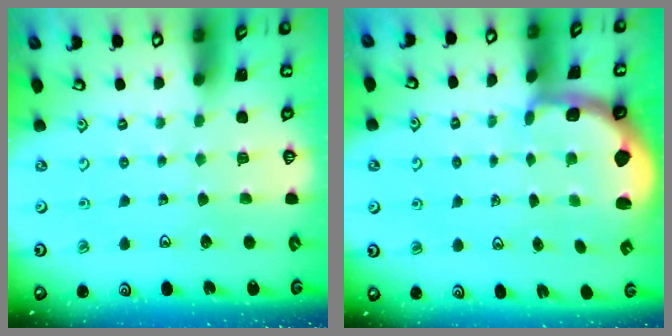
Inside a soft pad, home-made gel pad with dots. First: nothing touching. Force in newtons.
{"total": 1.0, "press": 0.9, "slide": 0.2}